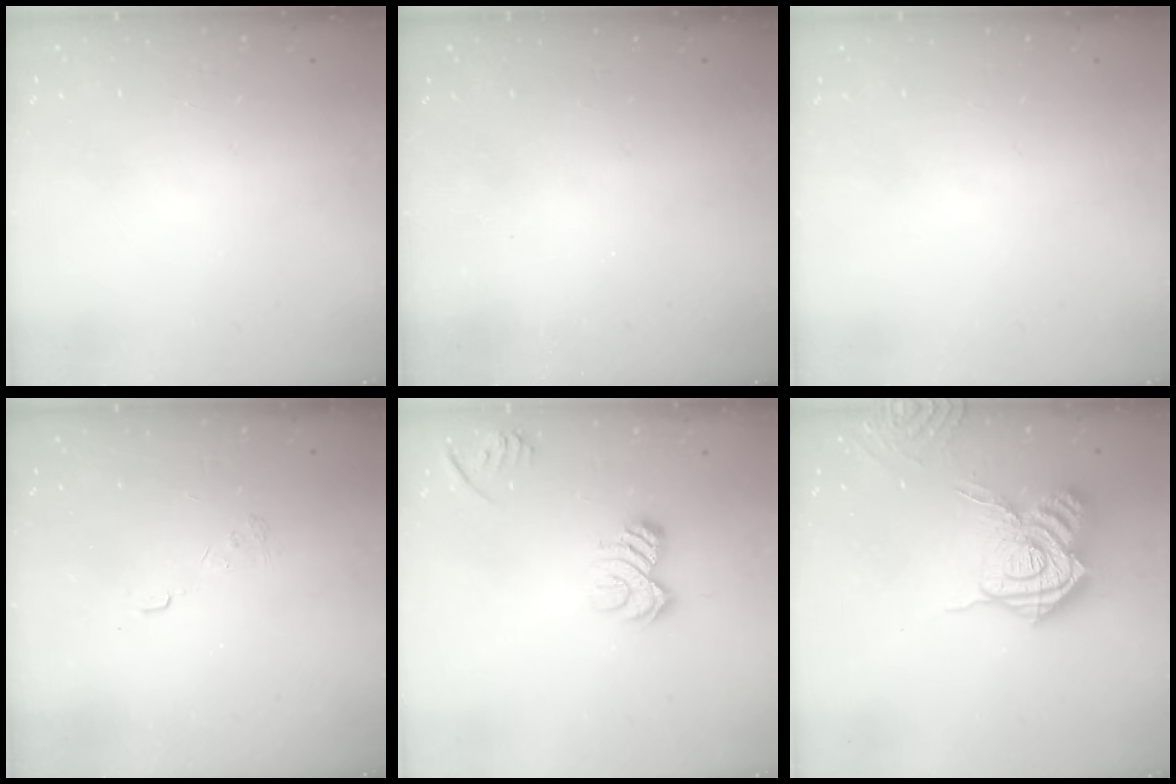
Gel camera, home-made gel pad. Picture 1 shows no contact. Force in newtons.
{"total": 1.8, "press": 1.6, "slide": 0.7}
{"total": 0.0}
{"total": 2.4, "press": 1.9, "slide": 1.5}
{"total": 10.4, "press": 10.3, "slide": 1.3}
{"total": 18.9, "press": 18.8, "slide": 1.9}